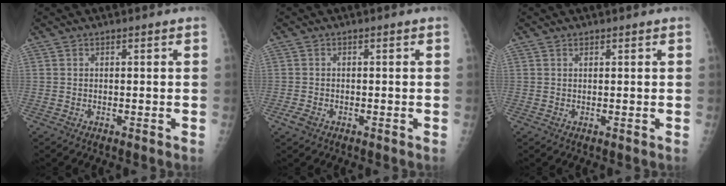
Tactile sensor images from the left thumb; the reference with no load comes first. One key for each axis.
{"total": 1.9, "fx": -1.0, "fy": 1.3, "fz": 1.0, "tx": -0.020, "ty": 0.000, "tz": -0.019}
{"total": 0.6, "fx": 0.4, "fy": 0.4, "fz": 0.2, "tx": 0.001, "ty": -0.002, "tz": 0.006}